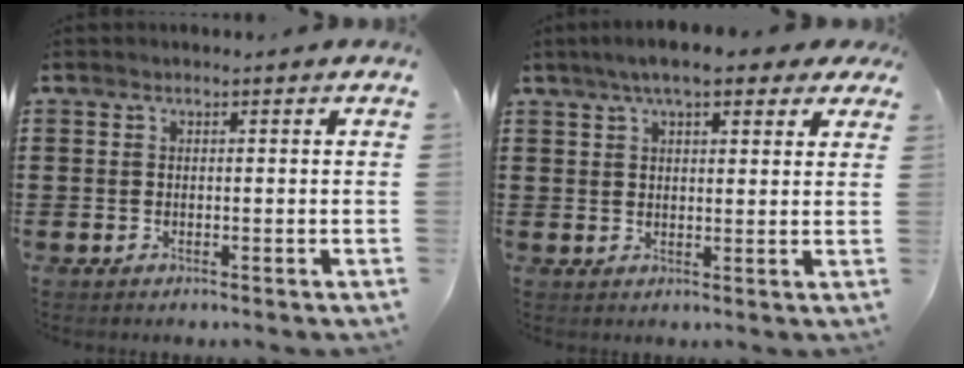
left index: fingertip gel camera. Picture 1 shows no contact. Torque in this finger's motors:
{"motor_torque": [2.14, 0.00, 0.82, 0.06]}